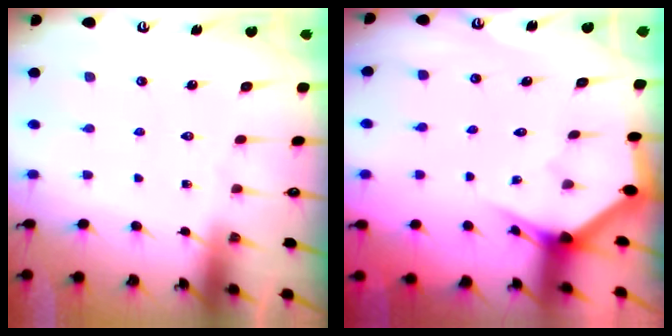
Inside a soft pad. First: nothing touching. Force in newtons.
{"total": 2.9, "press": 2.9, "slide": 0.1}